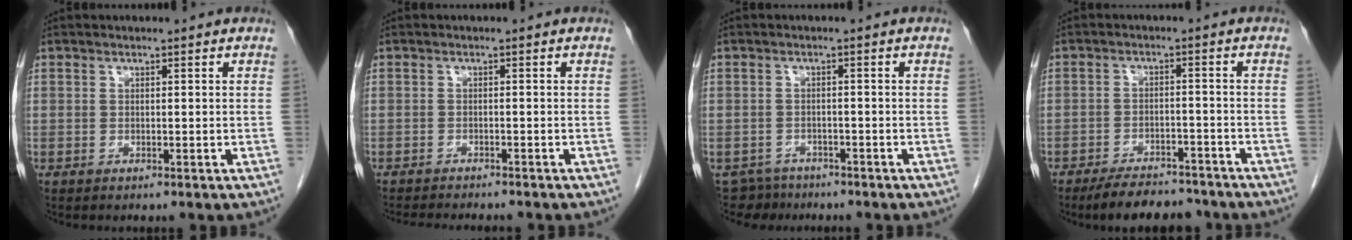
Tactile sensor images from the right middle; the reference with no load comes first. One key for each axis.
{"total": 7.5, "fx": -6.9, "fy": 1.1, "fz": 2.8, "tx": -0.037, "ty": -0.010, "tz": -0.096}
{"total": 3.7, "fx": -3.2, "fy": 1.7, "fz": -0.9, "tx": 0.013, "ty": -0.001, "tz": -0.054}
{"total": 8.9, "fx": -7.9, "fy": 2.7, "fz": 3.0, "tx": -0.041, "ty": 0.000, "tz": -0.118}